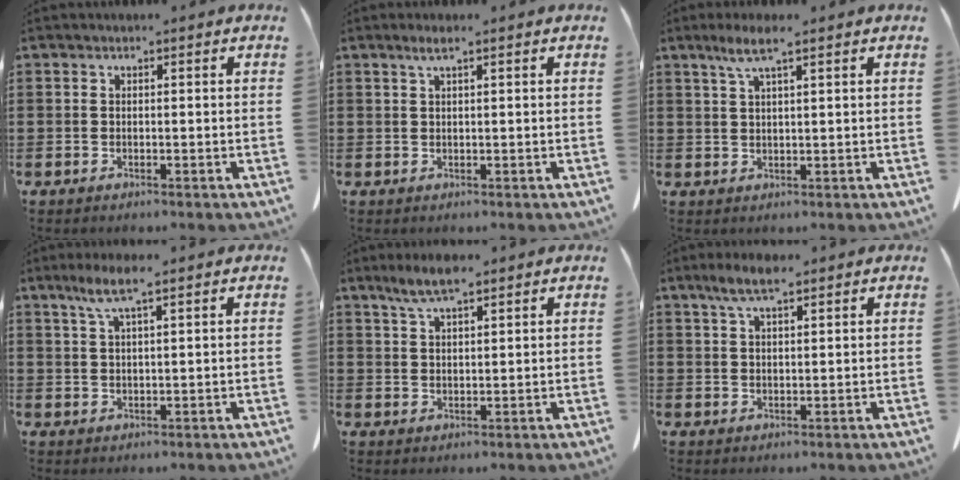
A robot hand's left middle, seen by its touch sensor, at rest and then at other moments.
{"total": 1.6, "force": [0.9, 0.0, 1.3], "torque": [-0.028, 0.000, 0.015]}
{"total": 4.1, "force": [2.4, 0.3, 3.3], "torque": [-0.070, 0.004, 0.041]}
{"total": 5.1, "force": [3.2, 0.5, 4.0], "torque": [-0.086, 0.004, 0.054]}
{"total": 5.4, "force": [3.9, 1.2, 3.5], "torque": [-0.076, 0.001, 0.069]}
{"total": 5.0, "force": [3.3, 1.3, 3.5], "torque": [-0.075, 0.005, 0.059]}